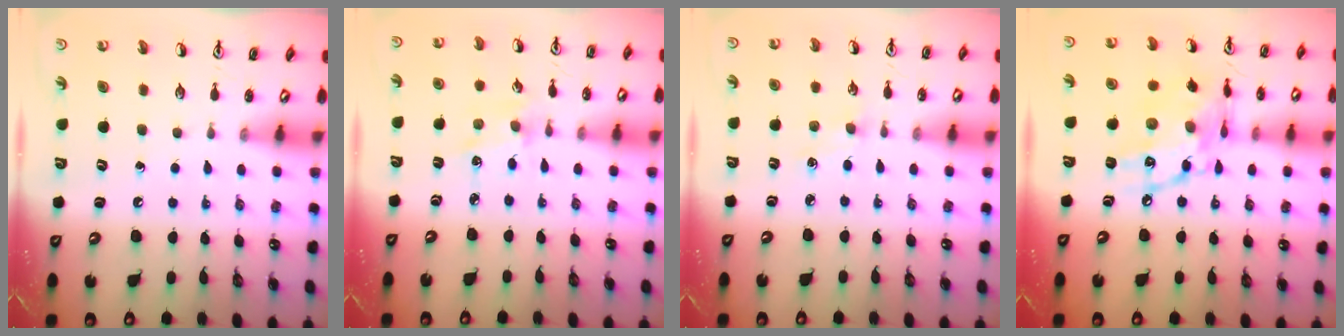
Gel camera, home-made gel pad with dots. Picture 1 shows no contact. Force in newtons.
{"total": 1.1, "press": 1.1, "slide": 0.1}
{"total": 2.7, "press": 2.7, "slide": 0.4}
{"total": 15.7, "press": 15.7, "slide": 1.3}